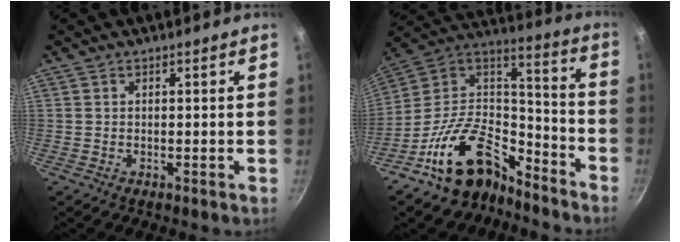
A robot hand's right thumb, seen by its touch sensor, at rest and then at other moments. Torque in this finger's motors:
{"motor_torque": [1.00, -0.32, 1.35, -1.41, 0.41]}